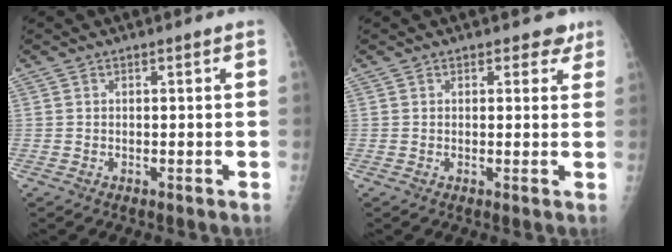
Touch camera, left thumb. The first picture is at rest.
{"total": 2.8, "force": [2.0, 1.8, 0.8], "torque": [0.019, -0.008, 0.018]}